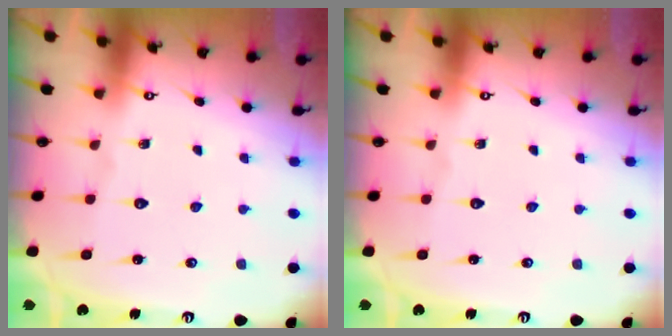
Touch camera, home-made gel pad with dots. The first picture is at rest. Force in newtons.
{"total": 0.0}